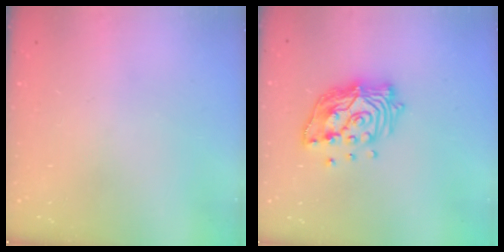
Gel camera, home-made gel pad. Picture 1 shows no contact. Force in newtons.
{"total": 15.0, "press": 14.9, "slide": 1.9}